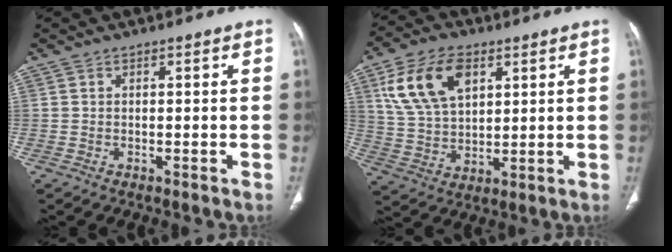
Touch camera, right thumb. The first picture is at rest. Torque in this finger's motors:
{"motor_torque": [1.19, 2.04, 0.48, -0.55, 0.09]}